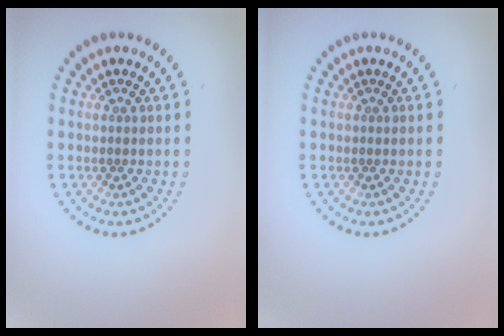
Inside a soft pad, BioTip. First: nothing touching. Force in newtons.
{"total": 0.0}